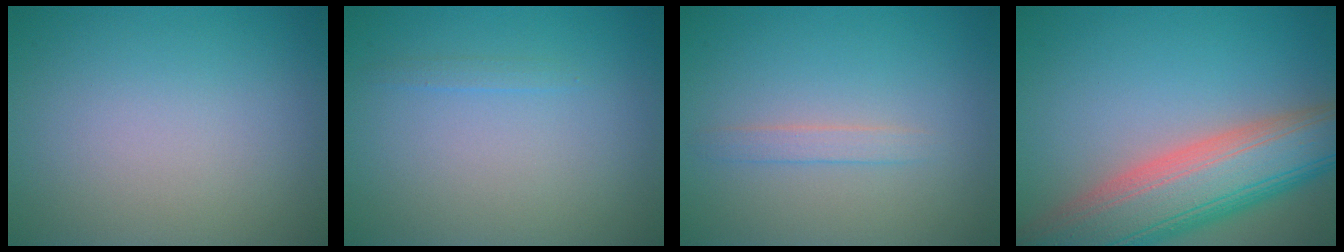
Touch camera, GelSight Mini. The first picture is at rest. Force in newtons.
{"total": 0.6, "press": 0.6, "slide": 0.1}
{"total": 1.2, "press": 1.2, "slide": 0.0}
{"total": 10.9, "press": 10.8, "slide": 0.8}